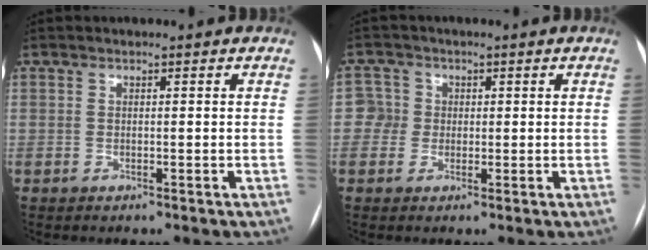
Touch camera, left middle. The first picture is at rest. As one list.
[{"total": 3.1, "force": [0.0, 3.1, 0.1], "torque": [0.009, 0.015, -0.001]}]